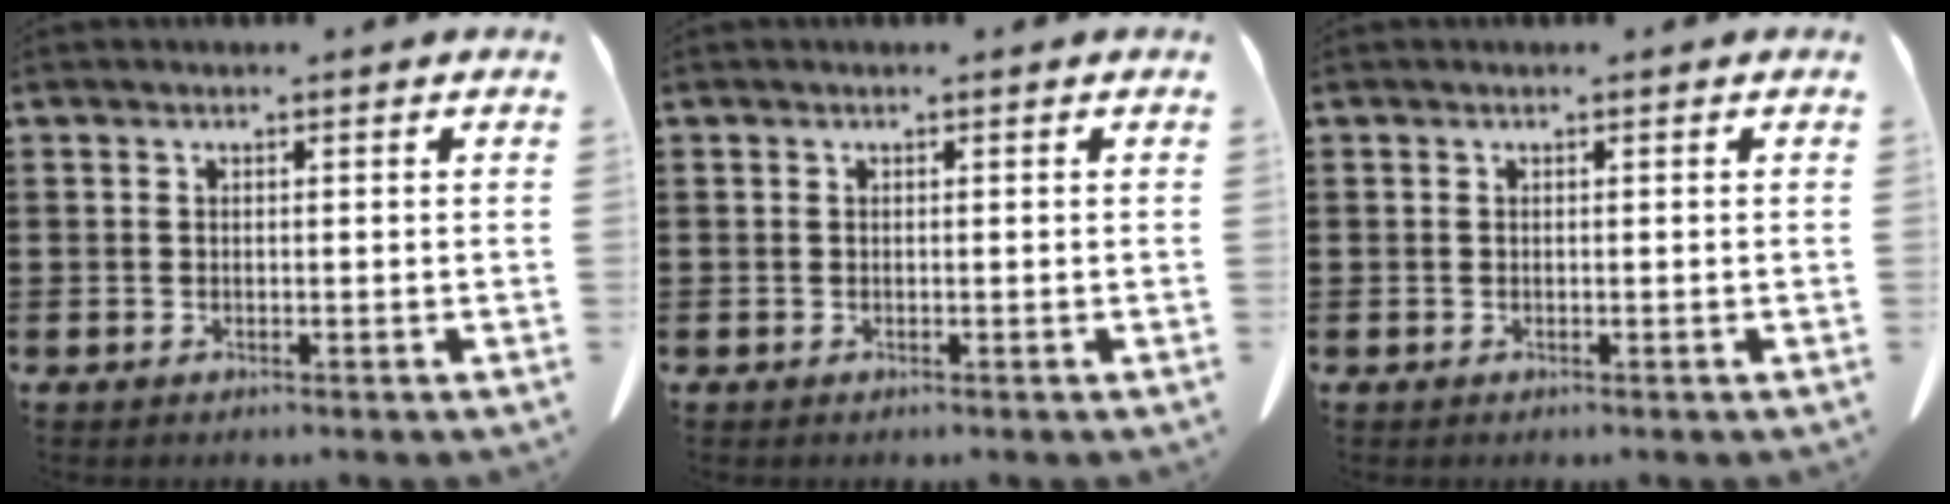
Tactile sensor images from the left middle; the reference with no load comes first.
{"total": 0.0}
{"total": 0.0}